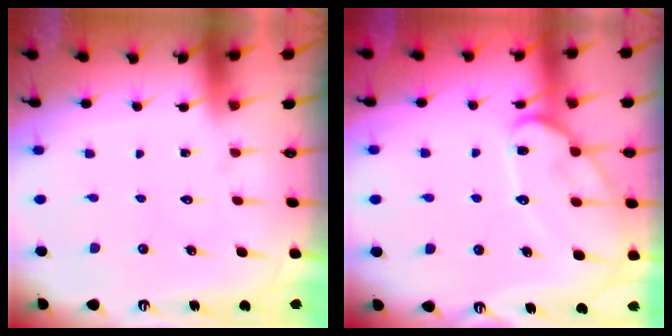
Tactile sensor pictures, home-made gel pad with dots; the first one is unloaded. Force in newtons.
{"total": 13.5, "press": 13.4, "slide": 1.1}